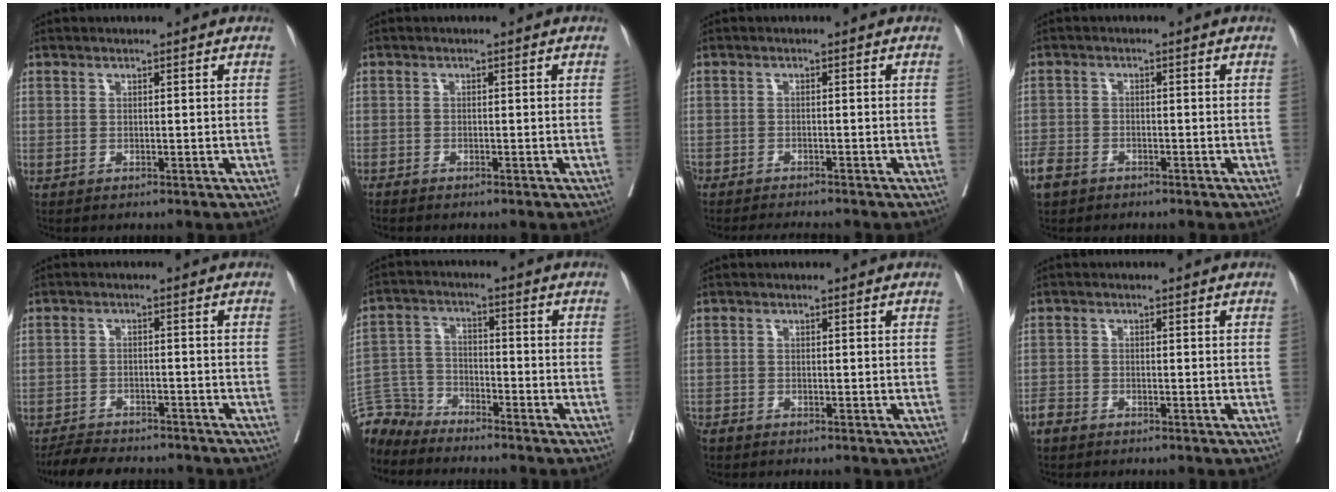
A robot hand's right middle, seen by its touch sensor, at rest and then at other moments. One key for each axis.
{"total": 1.0, "fx": -0.9, "fy": -0.3, "fz": 0.3, "tx": -0.009, "ty": -0.002, "tz": -0.021}
{"total": 7.4, "fx": -6.7, "fy": 0.8, "fz": 2.9, "tx": -0.036, "ty": -0.012, "tz": -0.097}
{"total": 3.7, "fx": -2.7, "fy": 2.1, "fz": 1.2, "tx": -0.030, "ty": -0.001, "tz": -0.050}
{"total": 8.4, "fx": -7.8, "fy": 1.7, "fz": 2.8, "tx": -0.038, "ty": -0.008, "tz": -0.118}
{"total": 6.2, "fx": -6.0, "fy": 1.0, "fz": -1.1, "tx": 0.019, "ty": 0.008, "tz": -0.122}
{"total": 1.3, "fx": -1.2, "fy": 0.2, "fz": 0.3, "tx": -0.009, "ty": -0.004, "tz": -0.025}
{"total": 1.8, "fx": -1.5, "fy": 0.8, "fz": 0.4, "tx": -0.014, "ty": 0.000, "tz": -0.029}